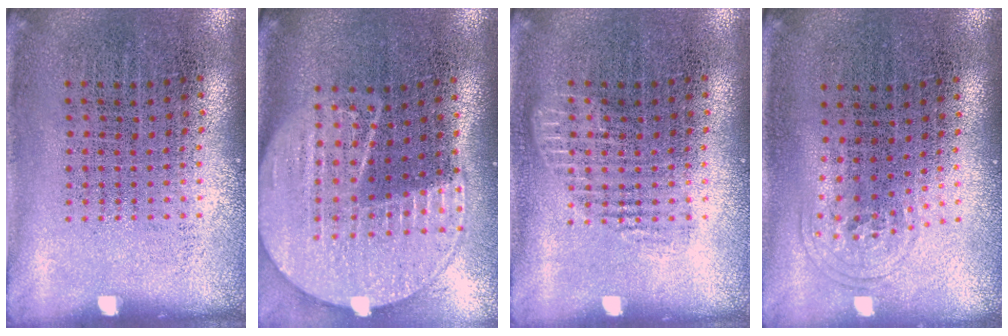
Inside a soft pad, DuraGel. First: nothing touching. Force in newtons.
{"total": 2.2, "press": 1.9, "slide": 1.0}
{"total": 1.3, "press": 1.2, "slide": 0.4}
{"total": 0.9, "press": 0.7, "slide": 0.6}